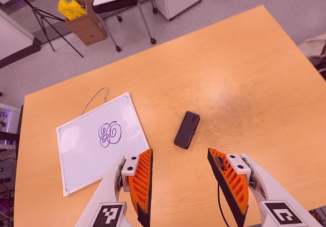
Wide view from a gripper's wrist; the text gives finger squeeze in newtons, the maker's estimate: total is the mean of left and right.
{"total": 0.0}